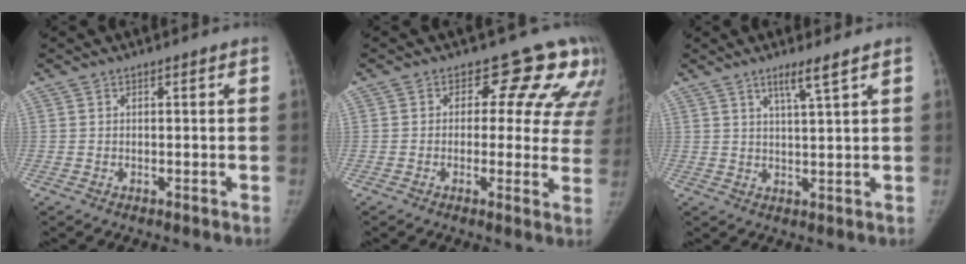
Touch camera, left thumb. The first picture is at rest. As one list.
[{"total": 11.5, "force": [8.4, 6.0, 5.2], "torque": [-0.007, -0.036, 0.070]}, {"total": 4.0, "force": [2.6, -0.3, 3.0], "torque": [-0.057, -0.021, 0.051]}]